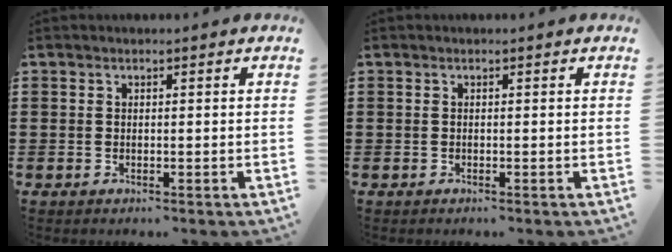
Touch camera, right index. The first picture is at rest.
{"total": 0.0}